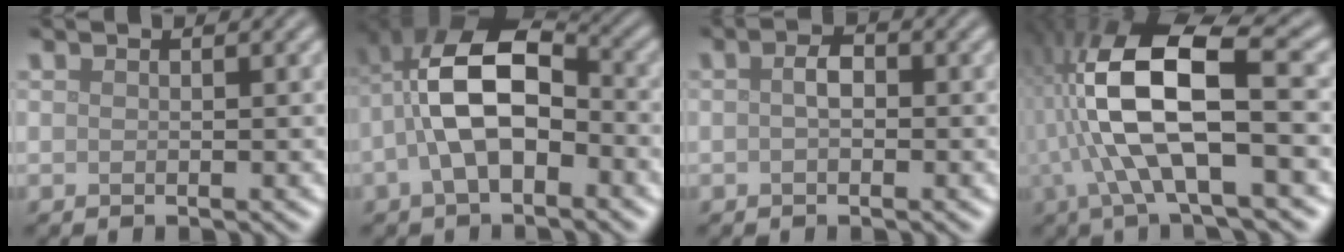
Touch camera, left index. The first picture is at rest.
{"total": 9.5, "force": [-1.1, 5.0, 8.0], "torque": [-0.163, 0.027, -0.029]}
{"total": 1.6, "force": [0.0, 0.9, 1.4], "torque": [-0.025, 0.006, -0.005]}
{"total": 11.7, "force": [-0.5, 3.6, 11.1], "torque": [-0.221, 0.019, -0.011]}